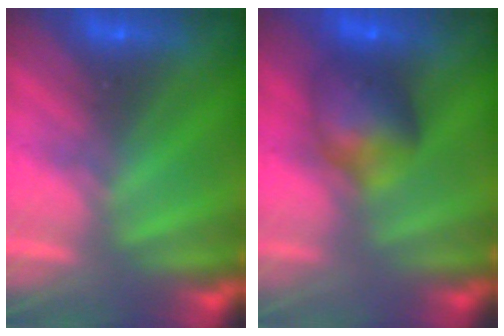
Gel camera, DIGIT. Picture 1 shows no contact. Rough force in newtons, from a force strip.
{"total": 6.0}